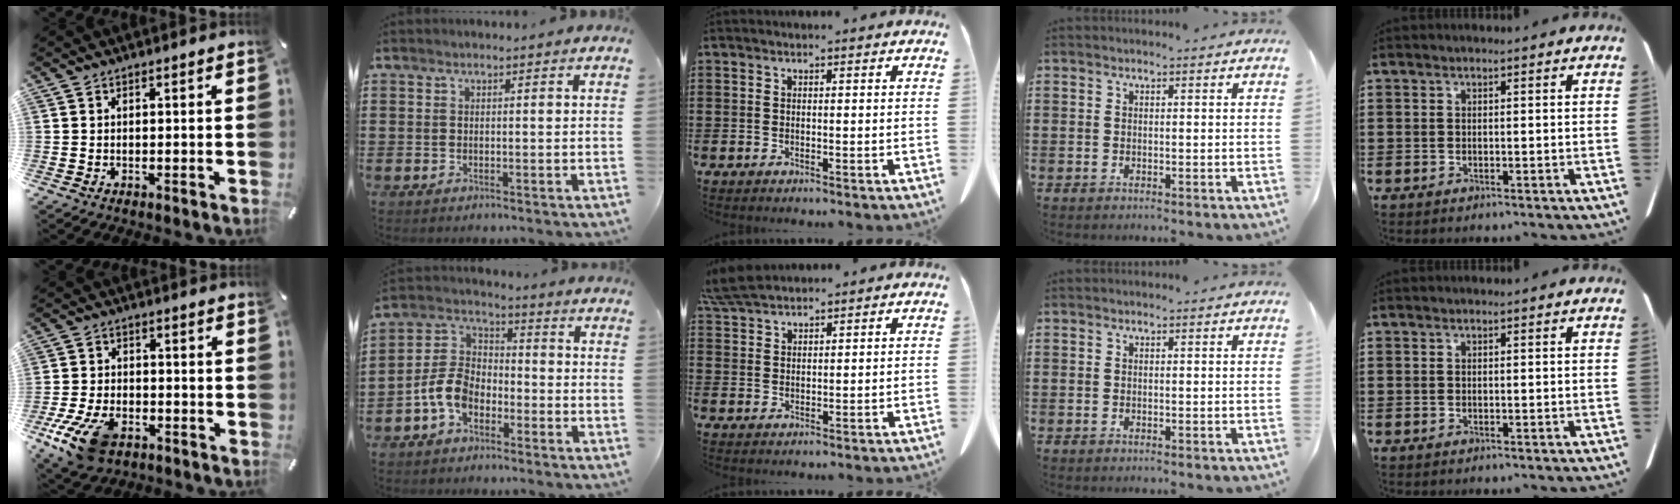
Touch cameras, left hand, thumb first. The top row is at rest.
{"thumb": {"total": 12.1, "force": [-6.5, 6.9, 7.5], "torque": [-0.158, 0.024, -0.117]}, "index": {"total": 7.2, "force": [-3.8, 4.5, 4.1], "torque": [-0.125, 0.001, -0.085]}, "middle": {"total": 4.8, "force": [4.3, 0.7, 2.1], "torque": [-0.054, -0.006, 0.083]}}